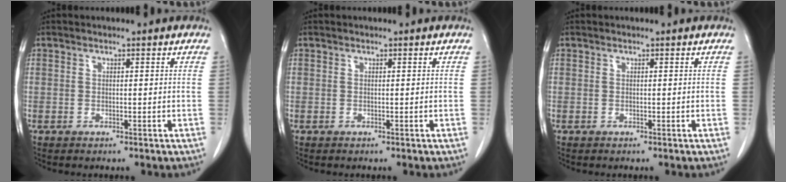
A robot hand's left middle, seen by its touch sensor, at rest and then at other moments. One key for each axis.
{"total": 0.0}
{"total": 0.0}